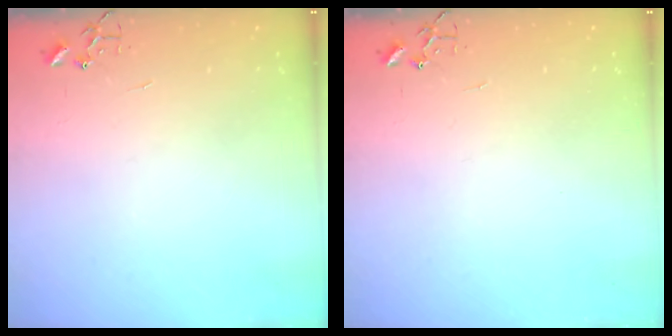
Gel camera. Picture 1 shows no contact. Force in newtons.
{"total": 0.0}